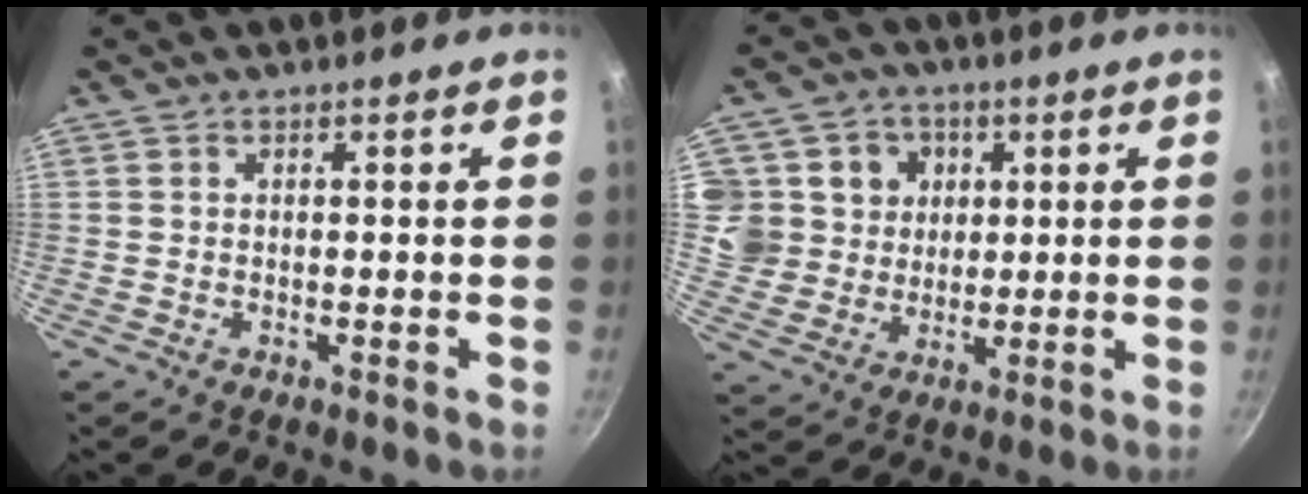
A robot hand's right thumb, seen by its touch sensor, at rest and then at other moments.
{"total": 10.7, "force": [2.7, 10.0, 2.6], "torque": [-0.003, -0.003, 0.046]}